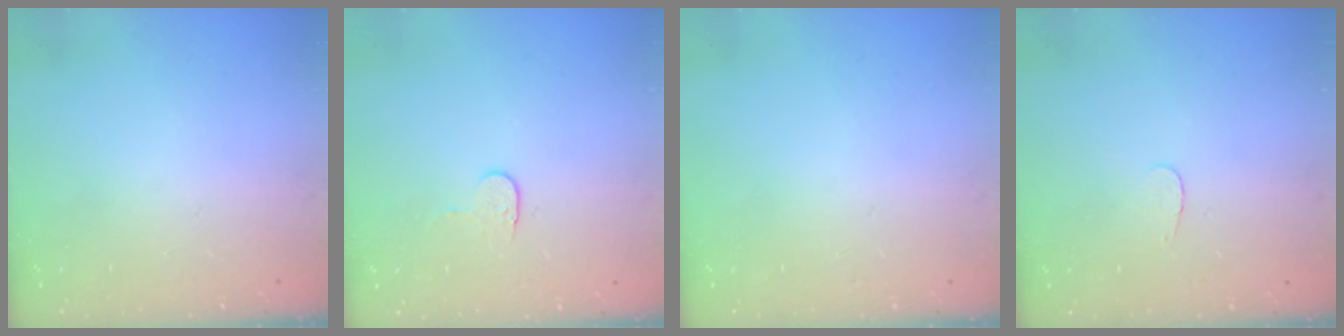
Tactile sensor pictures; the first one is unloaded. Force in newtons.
{"total": 4.1, "press": 4.1, "slide": 0.4}
{"total": 0.0}
{"total": 2.8, "press": 2.8, "slide": 0.3}